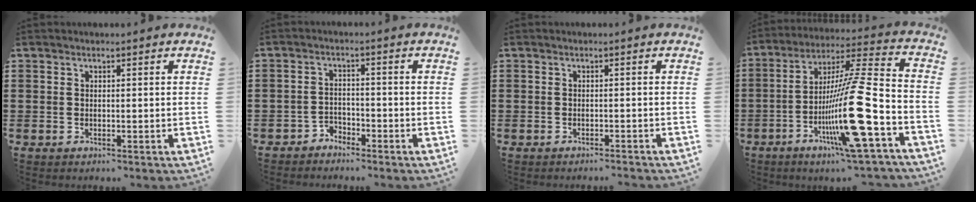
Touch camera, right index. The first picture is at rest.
{"total": 2.4, "force": [-2.2, 0.9, -0.1], "torque": [-0.007, 0.004, -0.047]}
{"total": 0.8, "force": [-0.7, -0.2, 0.2], "torque": [-0.007, -0.002, -0.015]}
{"total": 18.5, "force": [-7.5, 1.6, 16.9], "torque": [-0.302, -0.014, -0.134]}